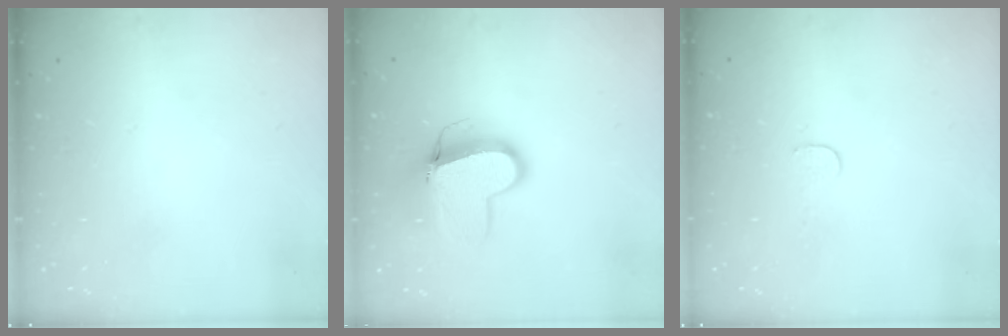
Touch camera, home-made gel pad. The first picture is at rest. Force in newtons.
{"total": 11.7, "press": 11.6, "slide": 1.3}
{"total": 2.7, "press": 2.7, "slide": 0.2}